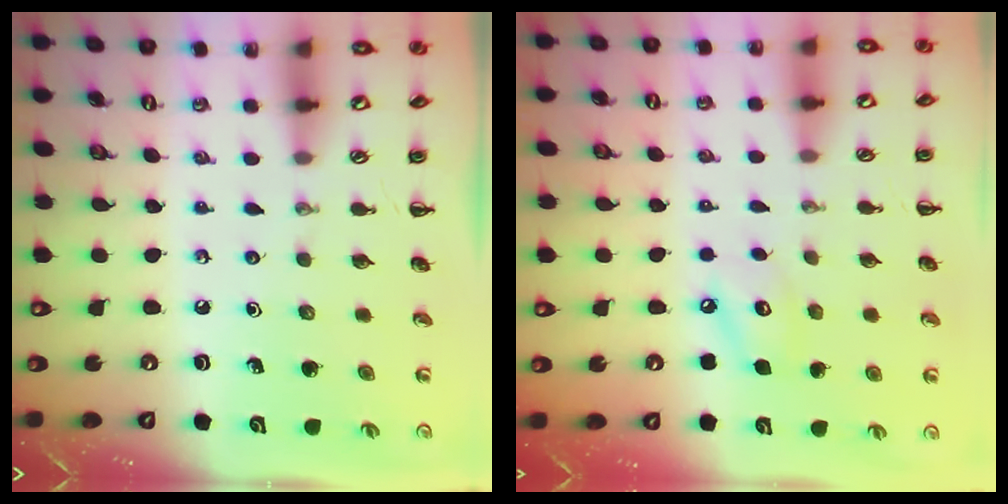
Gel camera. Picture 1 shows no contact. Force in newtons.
{"total": 5.7, "press": 5.6, "slide": 0.8}